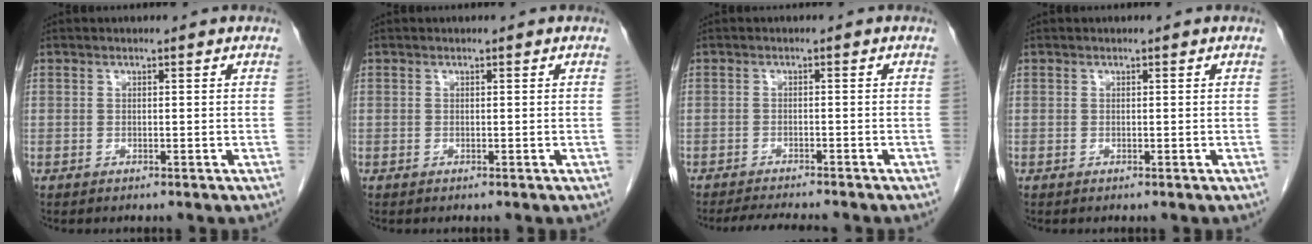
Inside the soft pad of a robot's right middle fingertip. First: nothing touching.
{"total": 0.0}
{"total": 6.3, "force": [-5.8, 0.5, 2.4], "torque": [-0.037, -0.014, -0.086]}
{"total": 0.0}